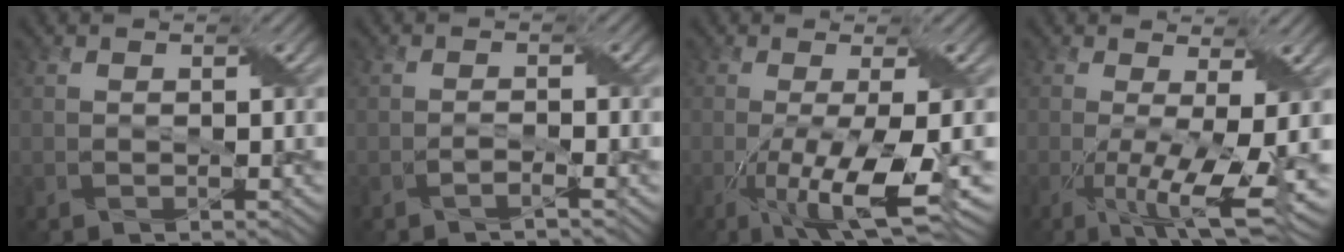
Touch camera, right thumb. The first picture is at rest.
{"total": 1.1, "force": [-0.8, 0.0, 0.7], "torque": [-0.015, 0.000, -0.021]}
{"total": 10.4, "force": [-3.4, 2.4, 9.5], "torque": [-0.157, -0.010, -0.049]}
{"total": 9.3, "force": [-2.1, 2.3, 8.8], "torque": [-0.151, -0.015, -0.023]}